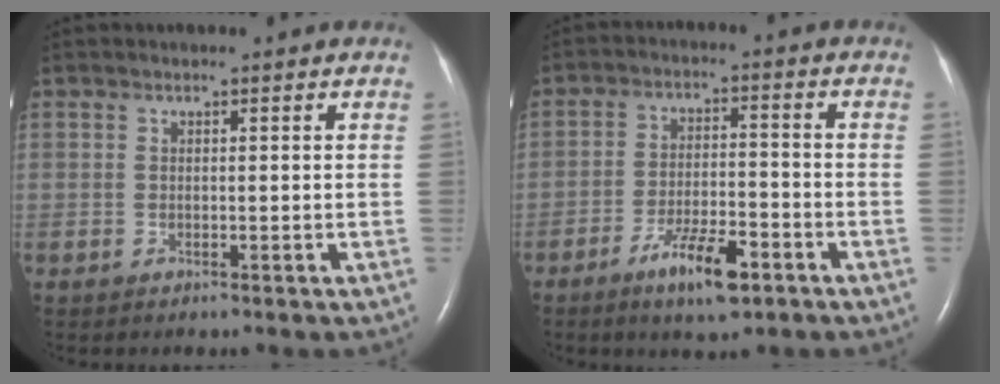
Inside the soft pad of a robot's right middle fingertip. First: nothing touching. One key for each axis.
{"total": 8.2, "fx": -5.0, "fy": 1.9, "fz": 6.2, "tx": -0.116, "ty": -0.008, "tz": -0.084}